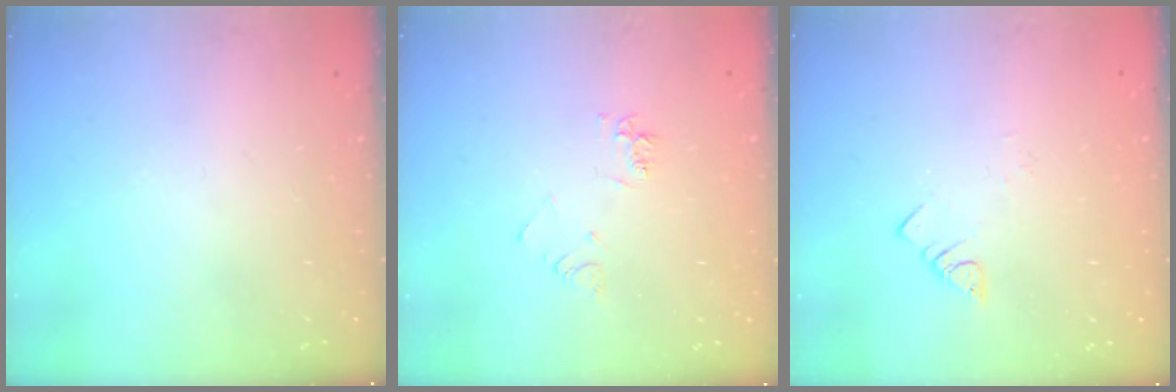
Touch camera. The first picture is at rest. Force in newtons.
{"total": 5.1, "press": 5.1, "slide": 0.6}
{"total": 1.8, "press": 1.8, "slide": 0.3}